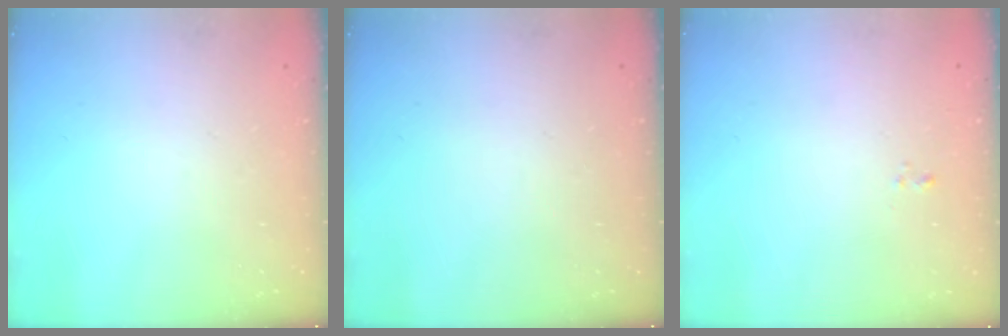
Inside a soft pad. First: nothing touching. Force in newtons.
{"total": 0.0}
{"total": 0.6, "press": 0.2, "slide": 0.5}